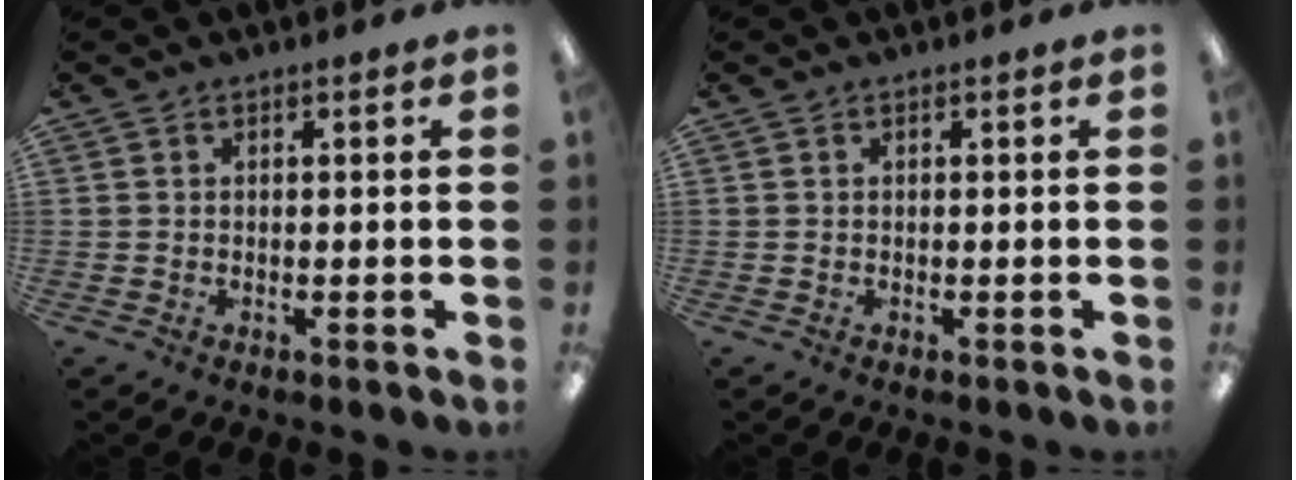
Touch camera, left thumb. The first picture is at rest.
{"total": 0.0}